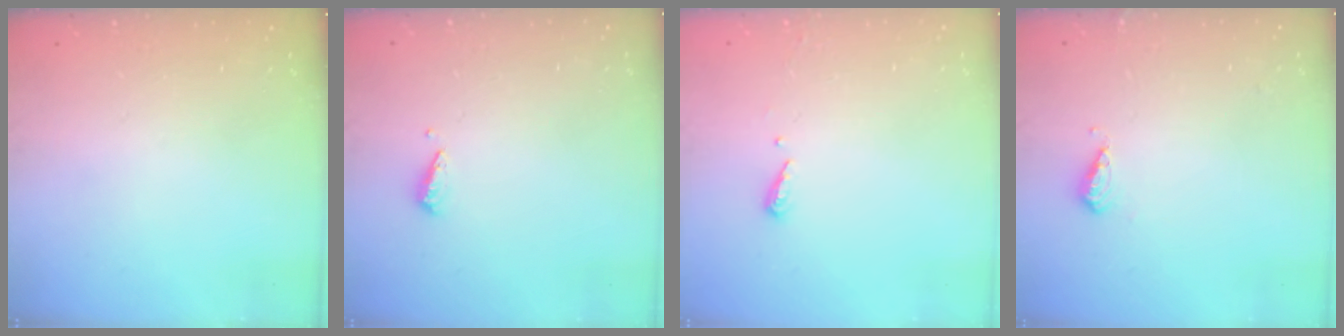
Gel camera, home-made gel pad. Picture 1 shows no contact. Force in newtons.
{"total": 2.9, "press": 2.9, "slide": 0.4}
{"total": 5.3, "press": 5.3, "slide": 0.5}
{"total": 3.7, "press": 3.6, "slide": 1.0}